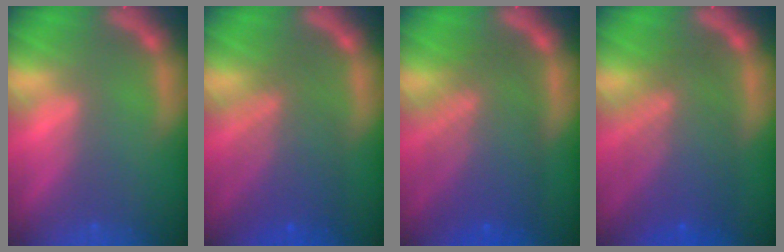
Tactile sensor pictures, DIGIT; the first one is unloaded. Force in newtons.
{"total": 6.6}
{"total": 8.5}
{"total": 8.0}